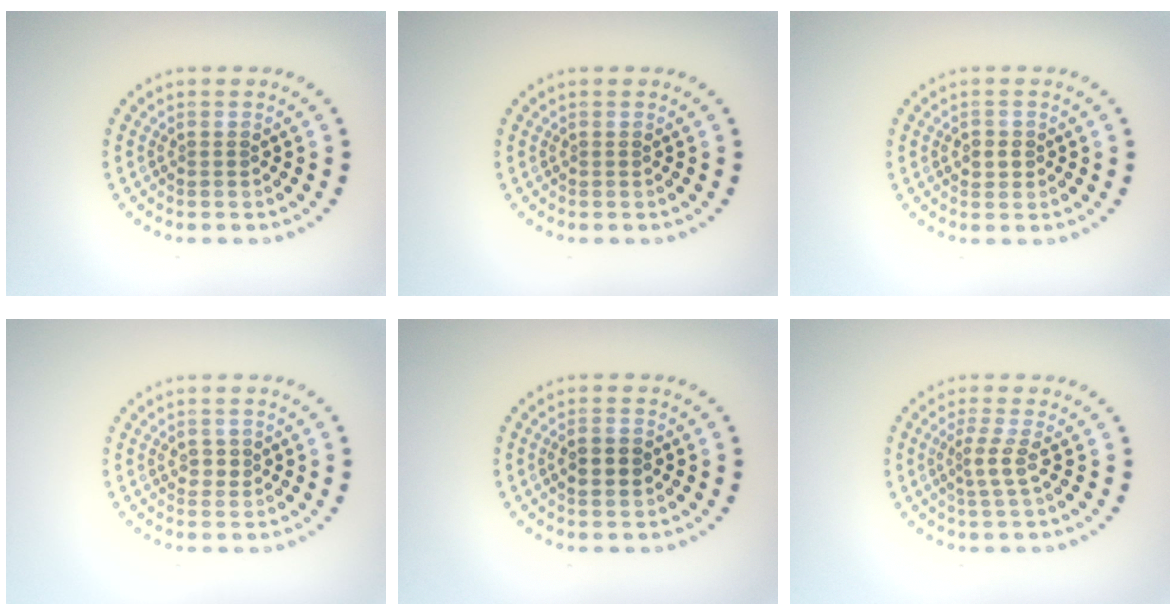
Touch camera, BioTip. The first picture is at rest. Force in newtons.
{"total": 0.0}
{"total": 1.4, "press": 1.4, "slide": 0.3}
{"total": 1.1, "press": 1.1, "slide": 0.3}
{"total": 2.1, "press": 2.1, "slide": 0.1}
{"total": 1.9, "press": 1.4, "slide": 1.3}